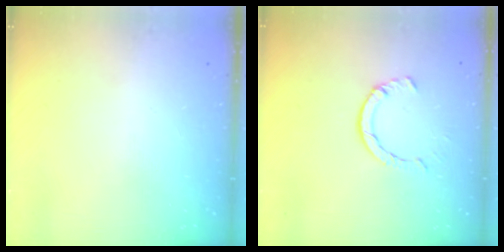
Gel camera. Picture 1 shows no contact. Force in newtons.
{"total": 4.0, "press": 4.0, "slide": 0.4}